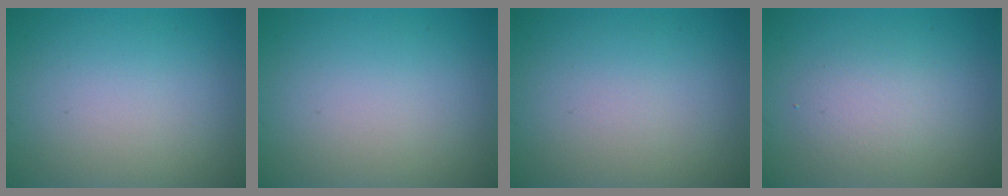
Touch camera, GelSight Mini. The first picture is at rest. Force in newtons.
{"total": 0.0}
{"total": 0.0}
{"total": 2.4, "press": 2.4, "slide": 0.1}